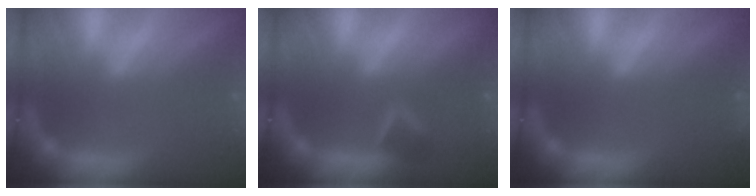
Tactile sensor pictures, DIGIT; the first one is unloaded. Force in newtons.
{"total": 2.9}
{"total": 0.9}